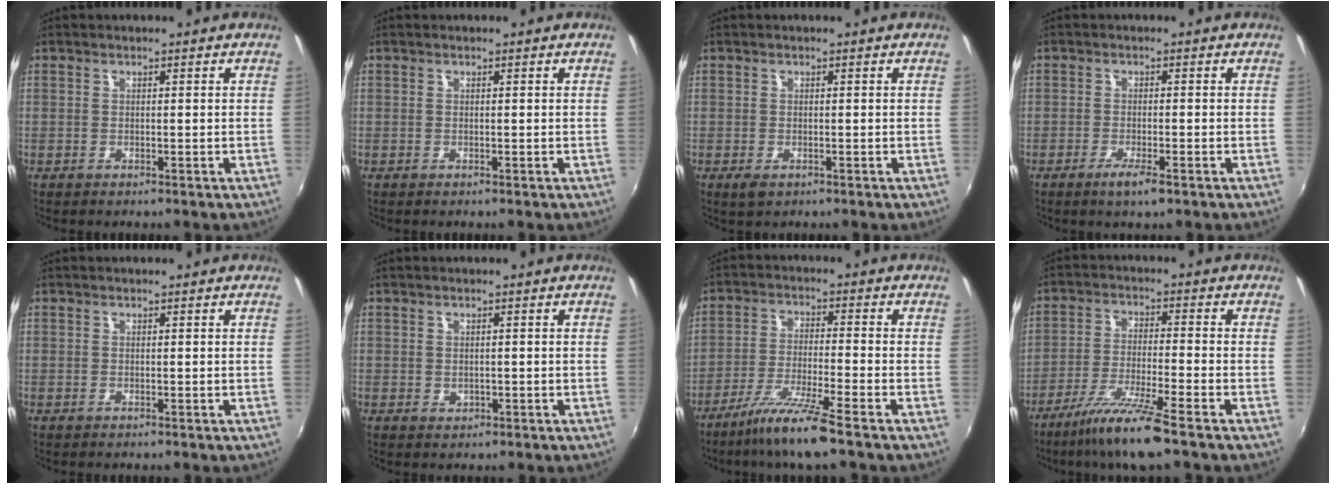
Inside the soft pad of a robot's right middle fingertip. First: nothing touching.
{"total": 0.0}
{"total": 1.9, "force": [-1.0, 1.0, 1.2], "torque": [-0.023, -0.006, -0.016]}
{"total": 3.6, "force": [-2.2, 0.6, 2.8], "torque": [-0.062, -0.010, -0.044]}
{"total": 0.0}
{"total": 0.9, "force": [-0.1, 0.8, 0.3], "torque": [-0.002, -0.001, 0.000]}
{"total": 9.4, "force": [-7.1, -0.7, 6.2], "torque": [-0.133, -0.015, -0.128]}
{"total": 10.4, "force": [-7.8, -0.3, 6.9], "torque": [-0.150, -0.020, -0.140]}